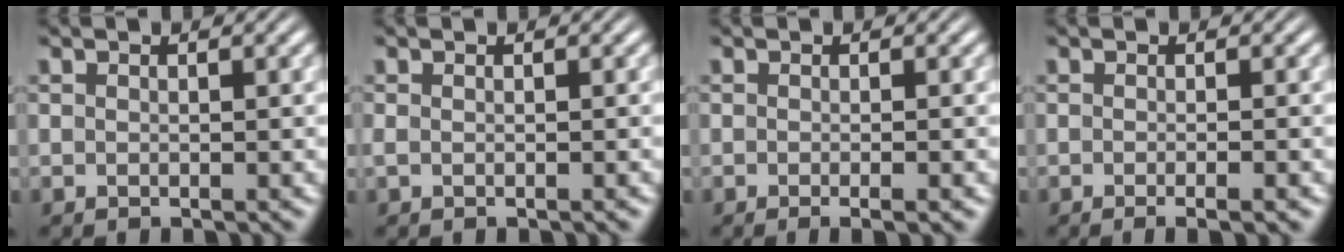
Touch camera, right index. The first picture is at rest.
{"total": 0.8, "force": [-0.5, 0.5, 0.4], "torque": [-0.013, -0.003, -0.007]}
{"total": 1.4, "force": [-1.0, 0.0, 1.0], "torque": [-0.012, 0.002, -0.019]}
{"total": 1.7, "force": [-1.4, 0.0, 1.1], "torque": [-0.015, 0.002, -0.025]}